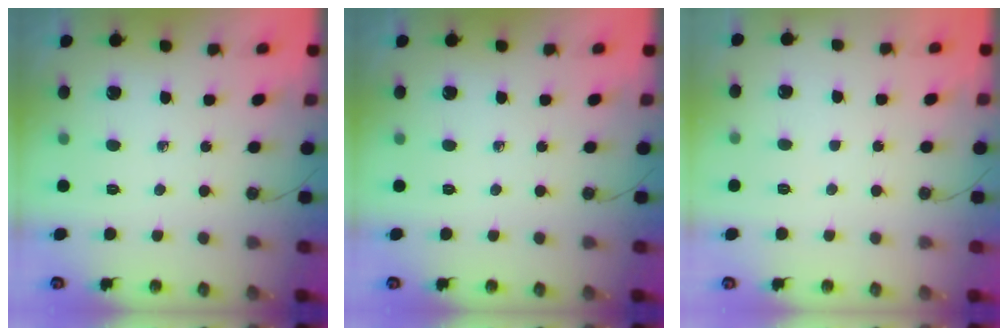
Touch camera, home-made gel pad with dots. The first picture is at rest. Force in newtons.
{"total": 0.0}
{"total": 4.7, "press": 2.5, "slide": 3.9}